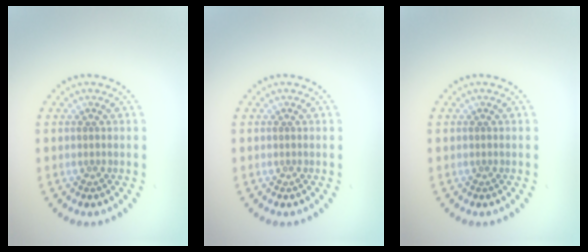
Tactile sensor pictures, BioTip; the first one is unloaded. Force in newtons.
{"total": 0.0}
{"total": 0.0}